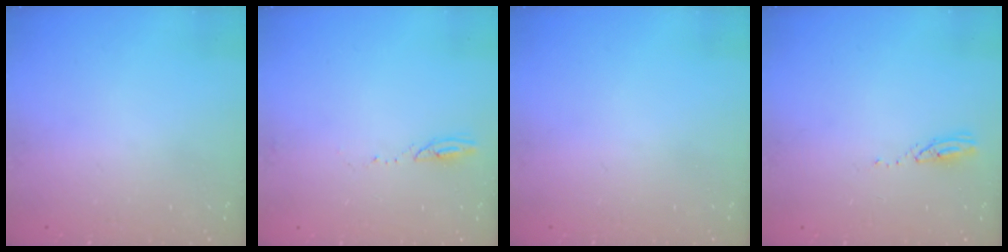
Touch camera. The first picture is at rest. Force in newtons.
{"total": 3.3, "press": 3.3, "slide": 0.4}
{"total": 0.0}
{"total": 3.2, "press": 3.2, "slide": 0.2}